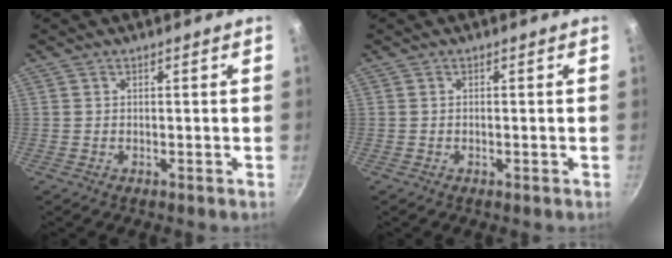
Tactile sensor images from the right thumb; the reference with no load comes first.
{"total": 0.6, "force": [-0.3, 0.2, 0.6], "torque": [-0.011, 0.003, -0.005]}